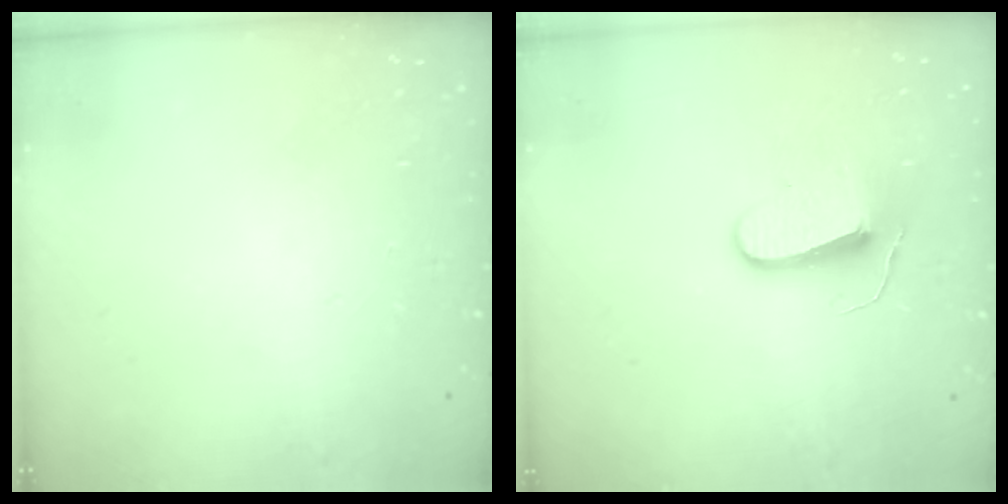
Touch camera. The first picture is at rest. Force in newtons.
{"total": 9.4, "press": 9.4, "slide": 0.9}